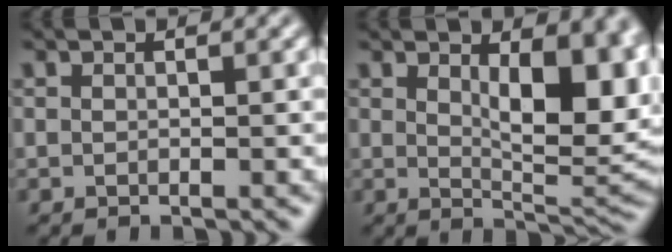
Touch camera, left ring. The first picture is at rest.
{"total": 9.1, "force": [1.9, 3.9, 7.9], "torque": [-0.103, -0.003, 0.035]}